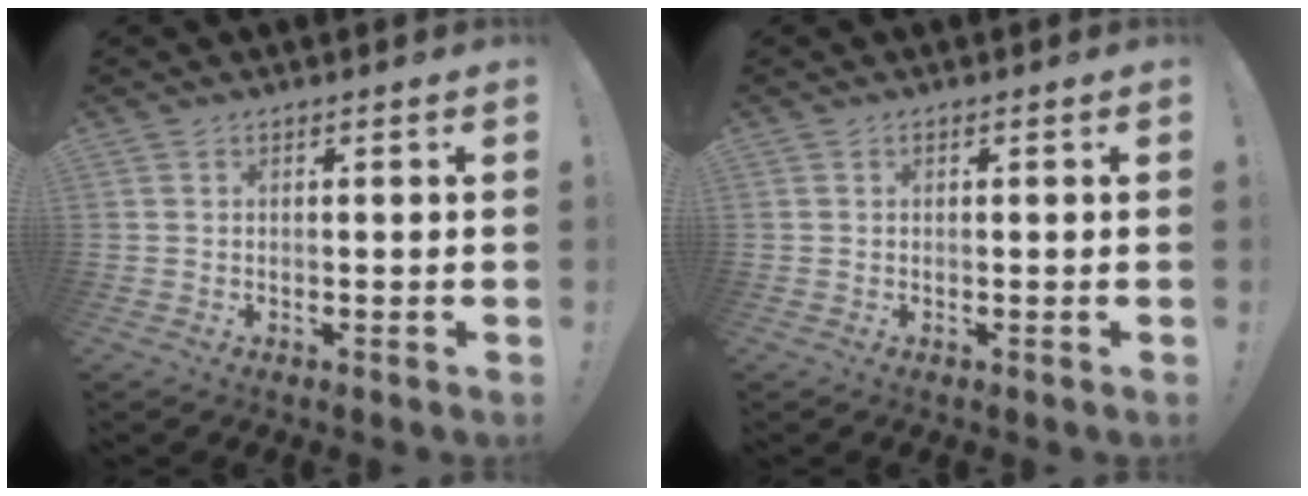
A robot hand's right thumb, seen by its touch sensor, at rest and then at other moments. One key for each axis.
{"total": 0.0}